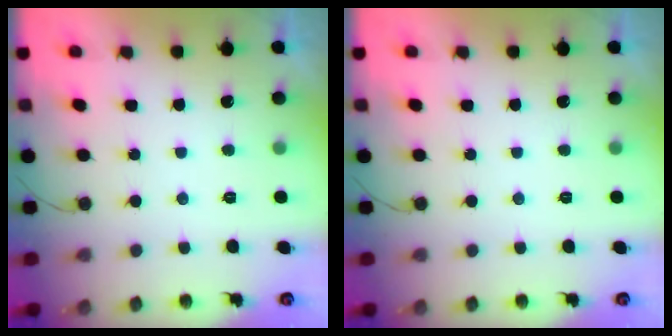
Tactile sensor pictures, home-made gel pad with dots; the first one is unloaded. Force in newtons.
{"total": 0.0}